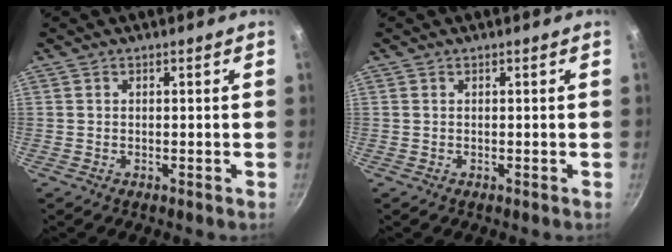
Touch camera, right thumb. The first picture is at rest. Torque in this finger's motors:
{"motor_torque": [-0.20, 0.29, 0.43, 0.03, 0.01]}